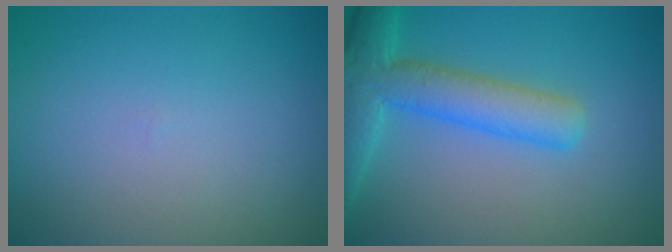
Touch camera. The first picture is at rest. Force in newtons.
{"total": 6.2, "press": 6.2, "slide": 0.3}